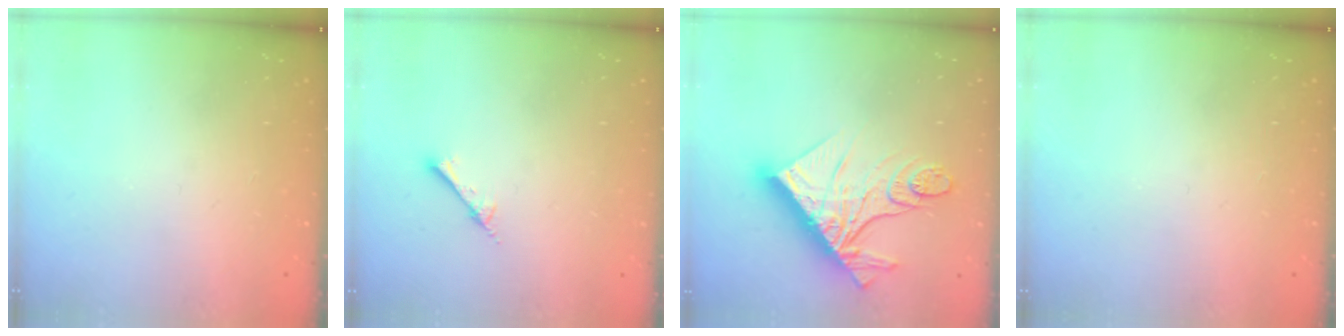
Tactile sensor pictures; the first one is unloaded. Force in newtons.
{"total": 2.6, "press": 2.6, "slide": 0.3}
{"total": 19.7, "press": 19.6, "slide": 2.0}
{"total": 0.0}